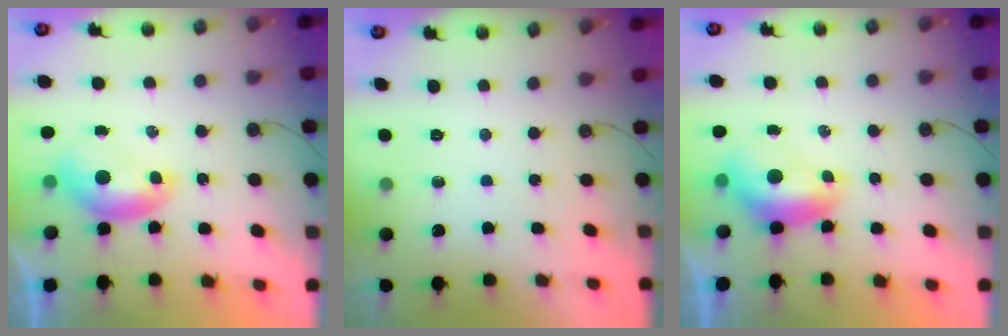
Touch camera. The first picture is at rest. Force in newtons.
{"total": 0.0}
{"total": 1.3, "press": 1.0, "slide": 0.8}